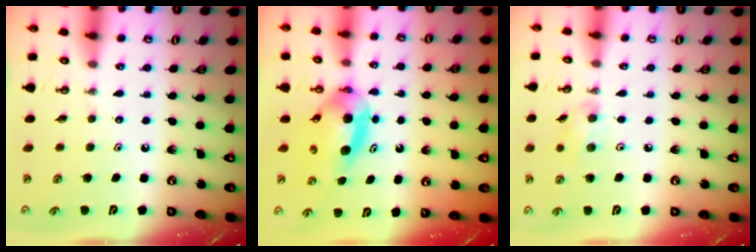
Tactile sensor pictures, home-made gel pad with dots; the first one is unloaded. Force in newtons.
{"total": 6.1, "press": 5.5, "slide": 2.6}
{"total": 5.6, "press": 5.3, "slide": 2.0}